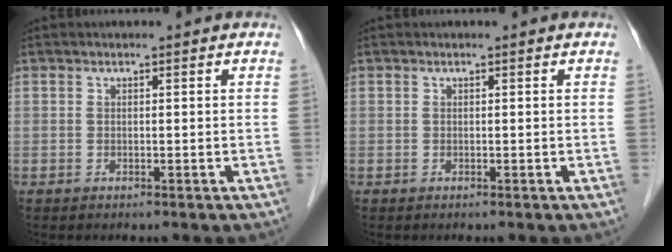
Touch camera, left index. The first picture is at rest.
{"total": 0.0}